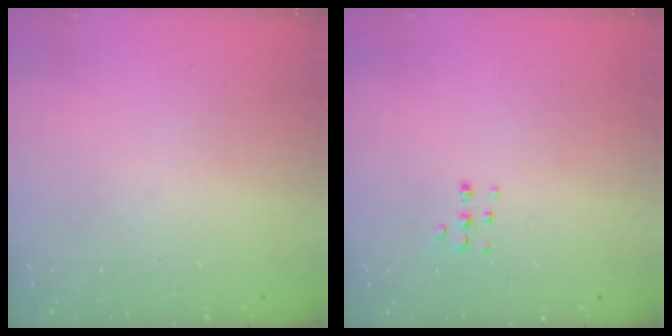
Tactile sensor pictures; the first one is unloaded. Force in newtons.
{"total": 3.9, "press": 3.8, "slide": 1.0}